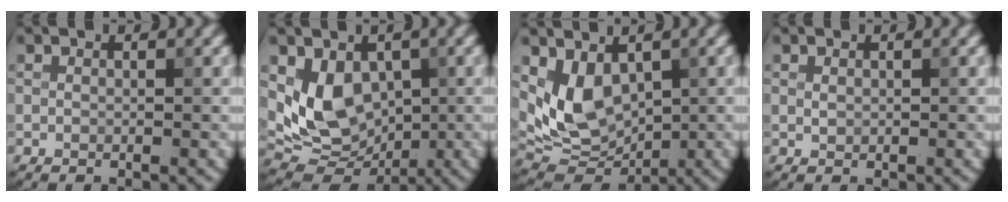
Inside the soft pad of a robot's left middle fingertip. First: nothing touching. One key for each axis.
{"total": 6.3, "fx": 1.1, "fy": 4.8, "fz": 3.9, "tx": -0.070, "ty": -0.019, "tz": 0.028}
{"total": 6.0, "fx": 1.6, "fy": 4.0, "fz": 4.1, "tx": -0.079, "ty": -0.020, "tz": 0.038}
{"total": 0.5, "fx": 0.2, "fy": 0.4, "fz": 0.3, "tx": -0.006, "ty": 0.001, "tz": 0.005}